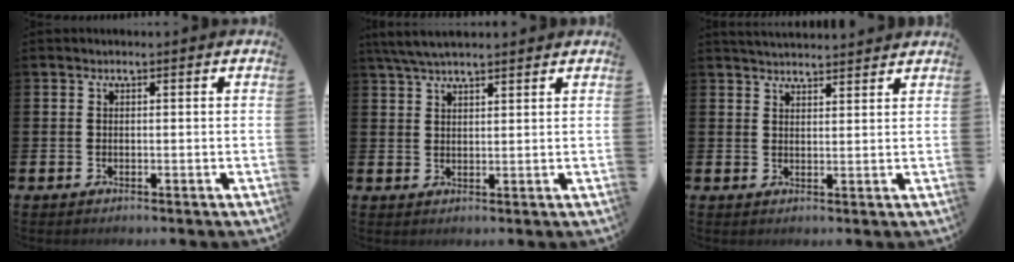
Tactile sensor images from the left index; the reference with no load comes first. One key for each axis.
{"total": 4.6, "fx": 4.1, "fy": 0.9, "fz": 1.9, "tx": -0.043, "ty": -0.008, "tz": 0.076}
{"total": 3.3, "fx": 3.3, "fy": 0.2, "fz": 0.0, "tx": -0.002, "ty": -0.016, "tz": 0.060}